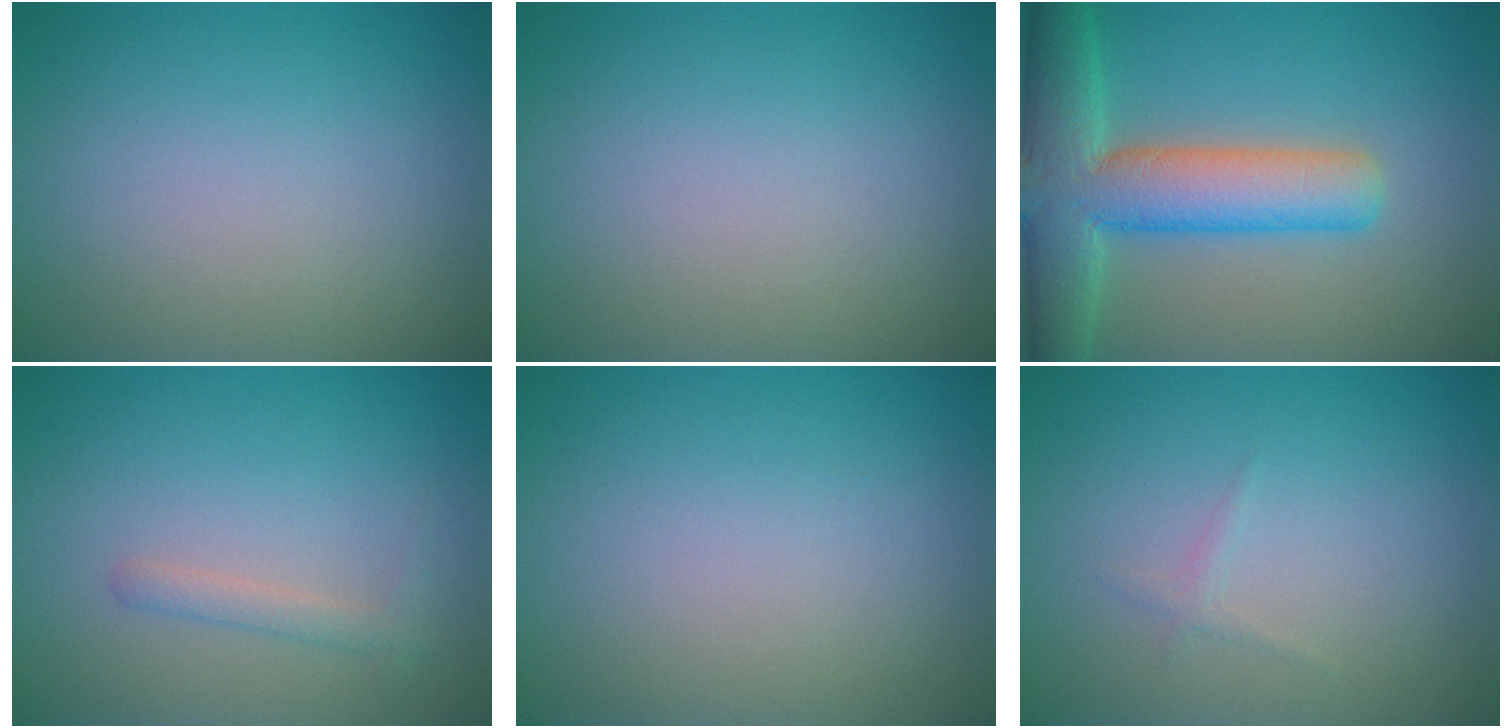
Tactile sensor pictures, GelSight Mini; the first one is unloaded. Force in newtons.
{"total": 0.0}
{"total": 8.8, "press": 8.8, "slide": 0.6}
{"total": 1.3, "press": 1.3, "slide": 0.1}
{"total": 0.0}
{"total": 0.6, "press": 0.6, "slide": 0.0}